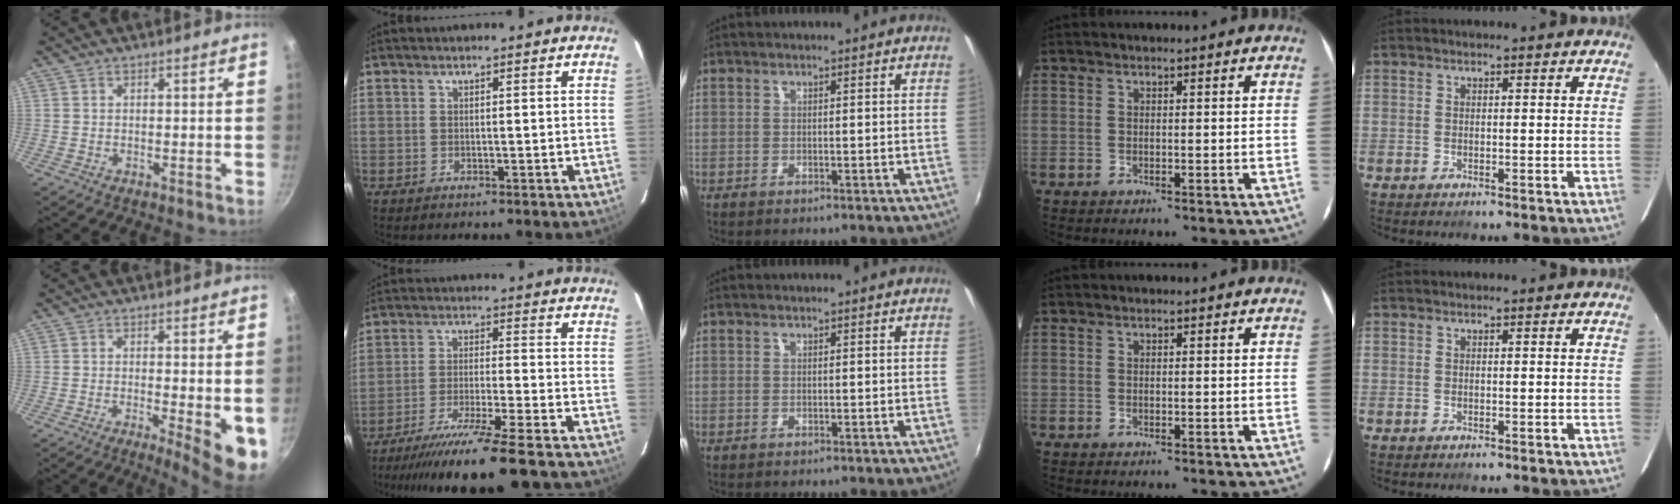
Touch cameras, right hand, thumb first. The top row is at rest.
{"thumb": {"total": 7.9, "force": [-1.4, 1.7, 7.6], "torque": [-0.093, -0.010, -0.013]}, "index": {"total": 19.6, "force": [-17.6, -1.3, 8.4], "torque": [-0.162, -0.044, -0.274]}}